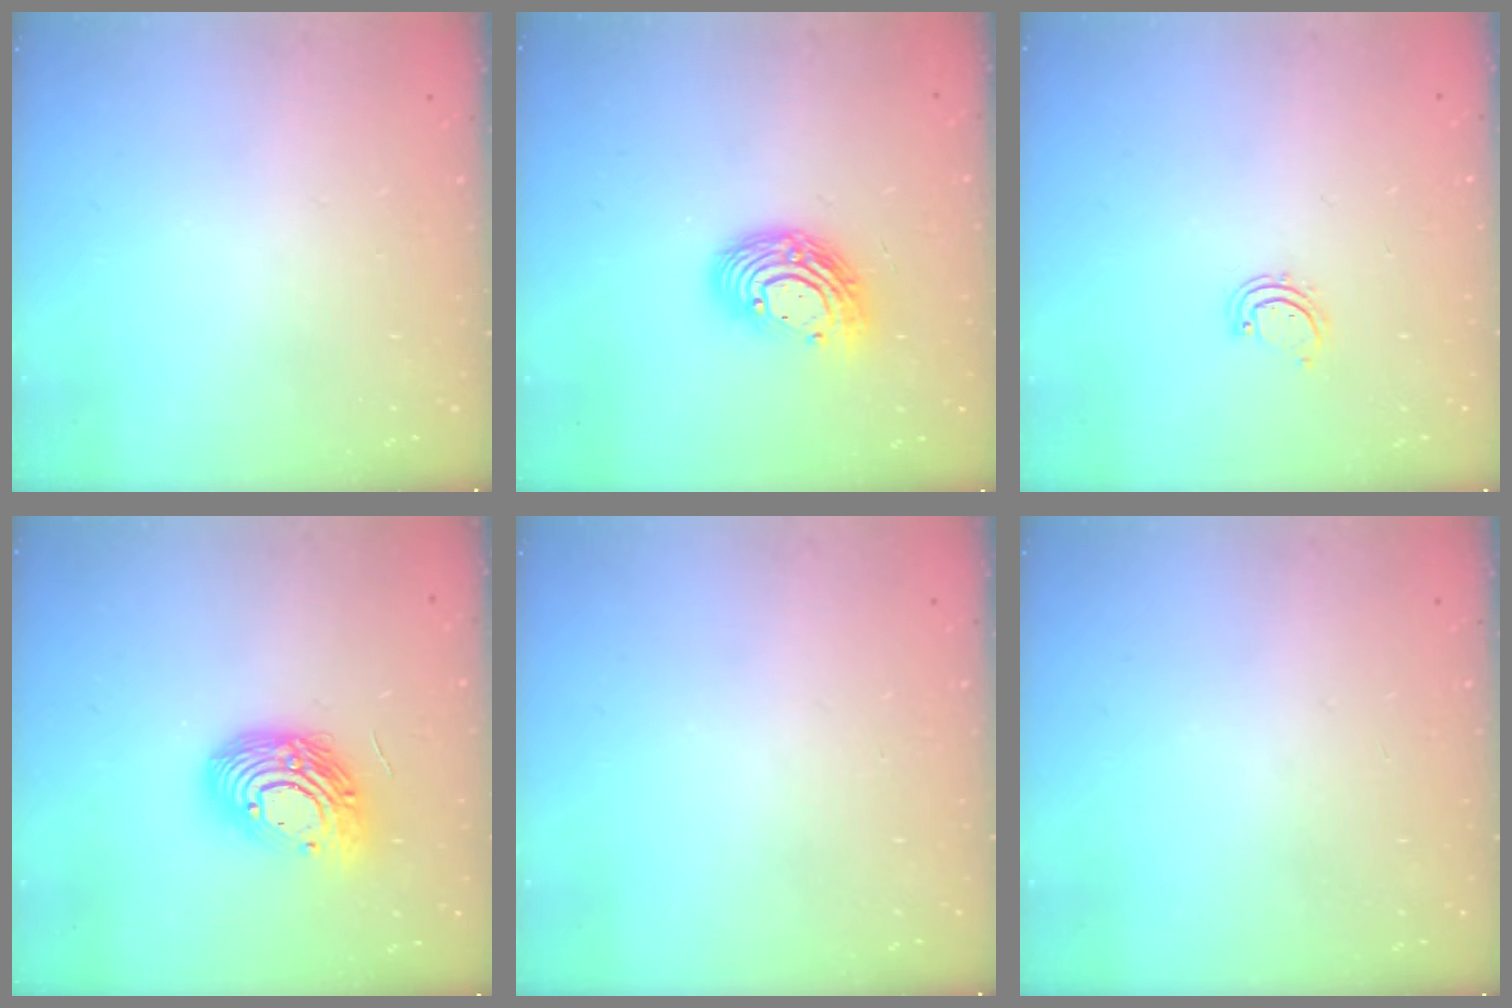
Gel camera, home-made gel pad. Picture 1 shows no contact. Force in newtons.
{"total": 12.8, "press": 12.8, "slide": 1.1}
{"total": 2.9, "press": 2.9, "slide": 0.3}
{"total": 14.7, "press": 14.6, "slide": 1.0}
{"total": 0.0}
{"total": 0.0}